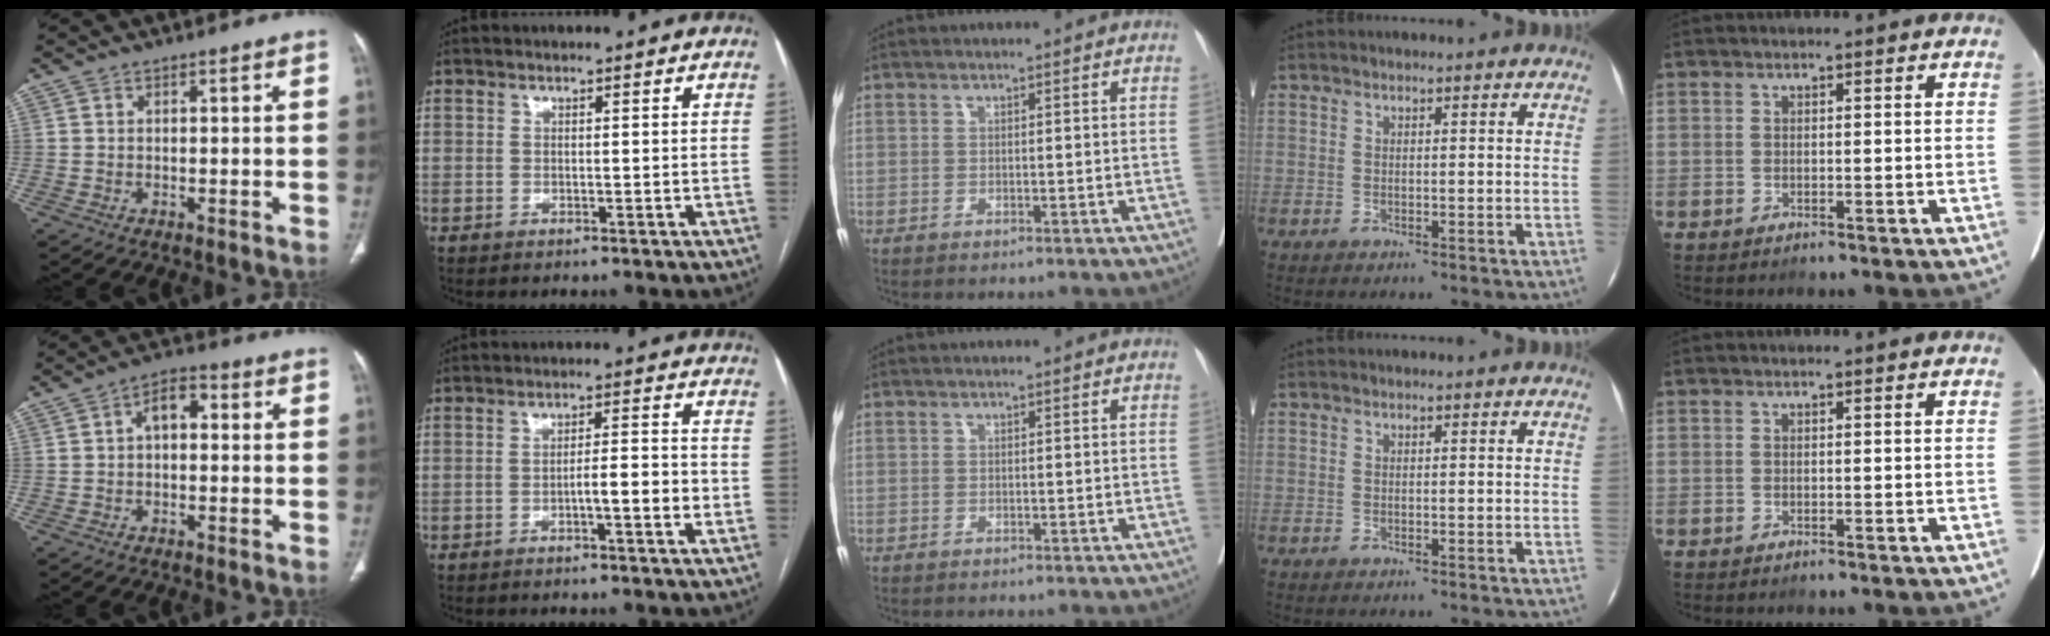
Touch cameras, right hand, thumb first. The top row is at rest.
{"thumb": {"total": 5.3, "force": [0.4, 3.2, 4.2], "torque": [-0.050, 0.019, -0.005]}, "index": {"total": 5.0, "force": [-1.5, 0.6, 4.8], "torque": [-0.070, 0.008, -0.022]}}